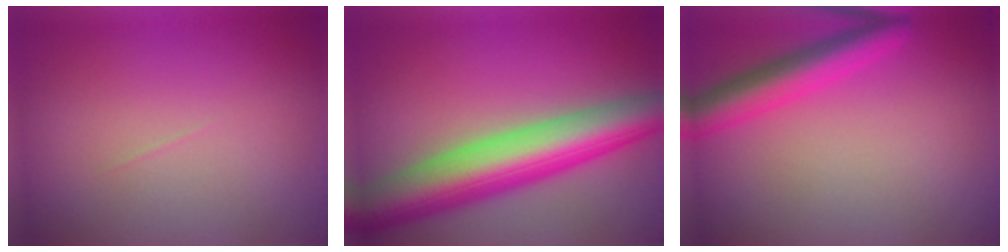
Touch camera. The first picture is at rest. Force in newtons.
{"total": 9.8, "press": 9.8, "slide": 0.4}
{"total": 4.3, "press": 4.3, "slide": 0.1}